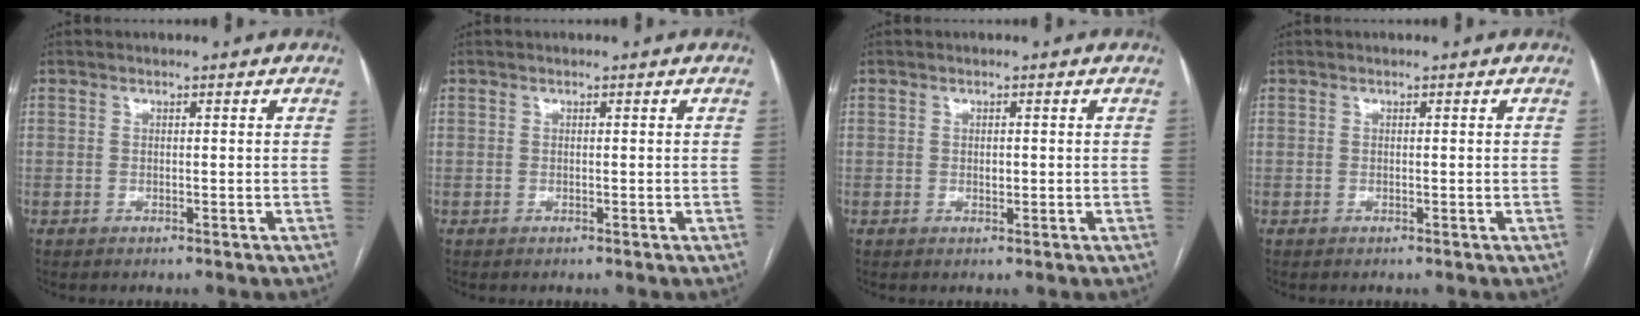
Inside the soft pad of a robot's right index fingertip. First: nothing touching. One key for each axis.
{"total": 0.0}
{"total": 1.0, "fx": 0.0, "fy": 0.6, "fz": 0.8, "tx": -0.013, "ty": 0.000, "tz": 0.001}
{"total": 0.0}